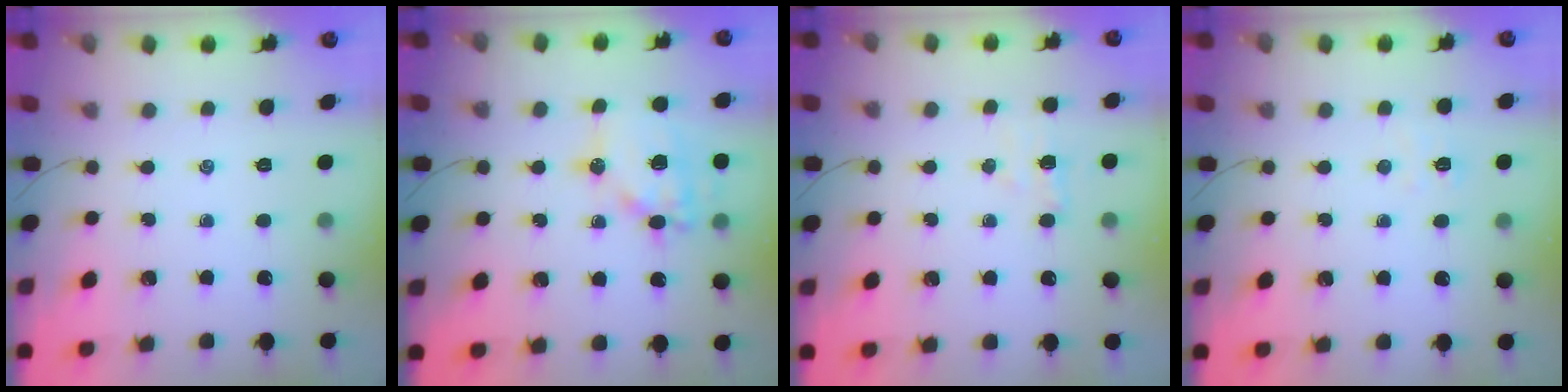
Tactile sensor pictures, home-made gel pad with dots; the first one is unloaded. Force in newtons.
{"total": 15.5, "press": 15.2, "slide": 3.2}
{"total": 4.1, "press": 3.9, "slide": 1.1}
{"total": 4.0, "press": 3.9, "slide": 1.0}